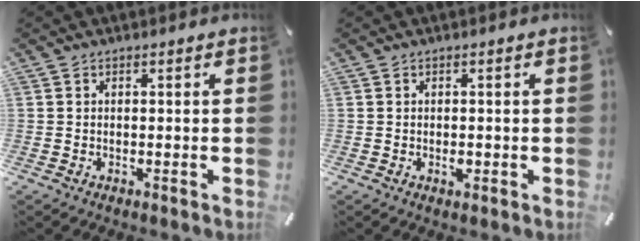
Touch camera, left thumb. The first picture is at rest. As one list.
[{"total": 1.5, "force": [-0.4, 0.8, 1.2], "torque": [-0.021, 0.000, -0.007]}]